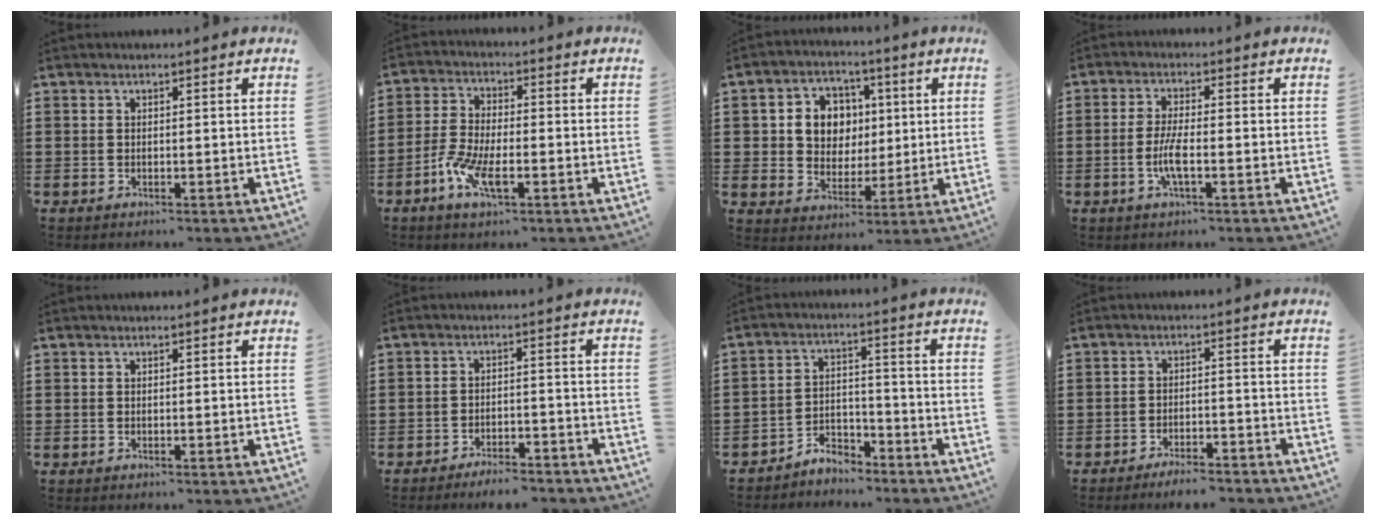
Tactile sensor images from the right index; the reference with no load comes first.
{"total": 7.0, "force": [-3.3, 2.5, 5.7], "torque": [-0.131, -0.009, -0.064]}
{"total": 7.3, "force": [1.1, 6.6, 2.8], "torque": [-0.070, 0.015, 0.017]}
{"total": 4.4, "force": [-1.4, 0.7, 4.1], "torque": [-0.091, -0.007, -0.031]}
{"total": 0.0}
{"total": 3.4, "force": [-3.4, 0.2, 0.5], "torque": [-0.012, 0.002, -0.069]}
{"total": 4.5, "force": [-4.3, 1.3, 0.4], "torque": [-0.012, 0.009, -0.087]}
{"total": 3.3, "force": [-3.2, 0.2, 0.6], "torque": [-0.014, 0.002, -0.065]}